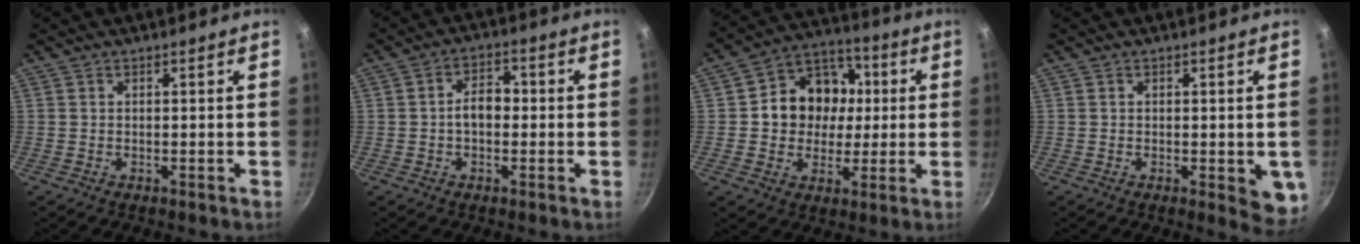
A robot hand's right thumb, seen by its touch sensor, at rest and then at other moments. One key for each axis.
{"total": 5.3, "fx": -0.4, "fy": 3.5, "fz": 3.9, "tx": -0.039, "ty": 0.020, "tz": -0.012}
{"total": 14.1, "fx": 1.3, "fy": 12.1, "fz": 7.2, "tx": -0.077, "ty": 0.018, "tz": 0.008}
{"total": 5.8, "fx": -0.9, "fy": 2.4, "fz": 5.2, "tx": -0.045, "ty": -0.004, "tz": -0.008}